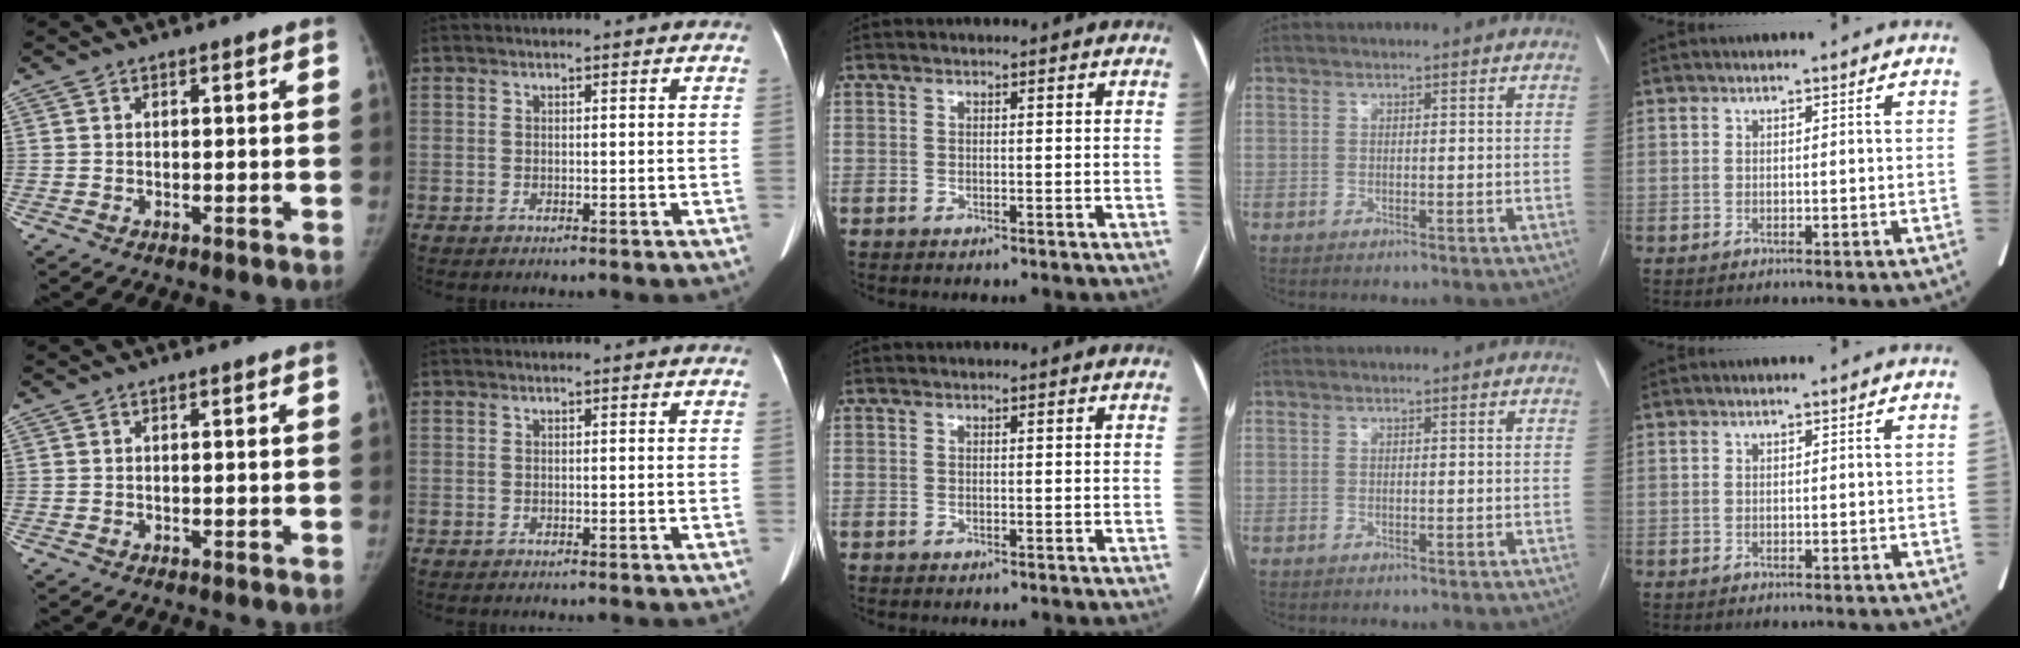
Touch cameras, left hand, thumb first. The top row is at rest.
{}